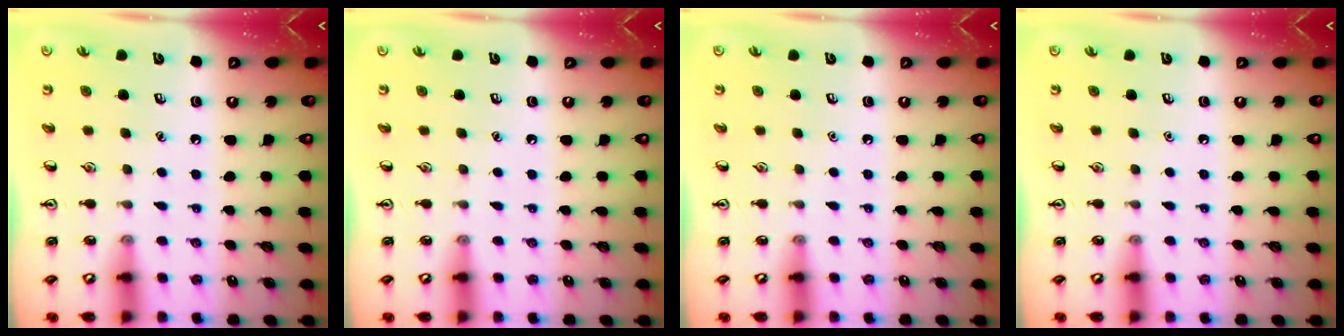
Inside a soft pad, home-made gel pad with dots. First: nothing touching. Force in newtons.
{"total": 0.0}
{"total": 0.0}
{"total": 0.0}